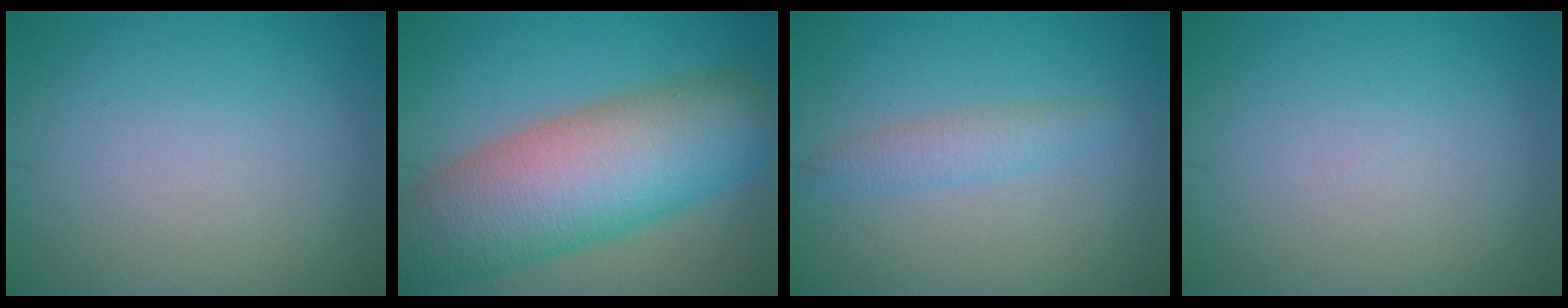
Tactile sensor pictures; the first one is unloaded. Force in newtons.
{"total": 12.3, "press": 12.3, "slide": 0.4}
{"total": 1.9, "press": 1.9, "slide": 0.0}
{"total": 0.0}